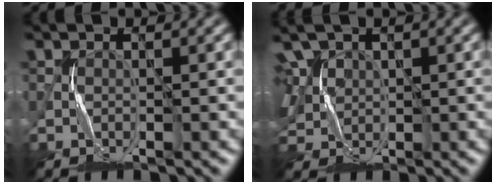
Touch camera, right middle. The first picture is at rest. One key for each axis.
{"total": 4.5, "fx": 1.5, "fy": 3.4, "fz": 2.5, "tx": -0.080, "ty": 0.013, "tz": 0.034}